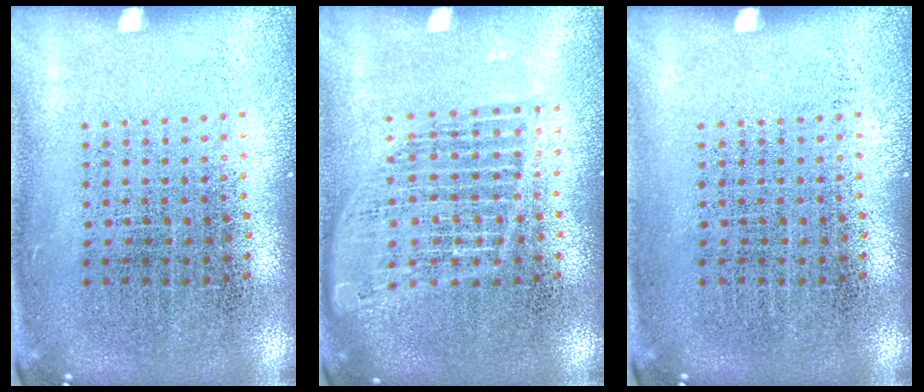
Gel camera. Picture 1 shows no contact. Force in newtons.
{"total": 1.4, "press": 1.2, "slide": 0.6}
{"total": 0.0}